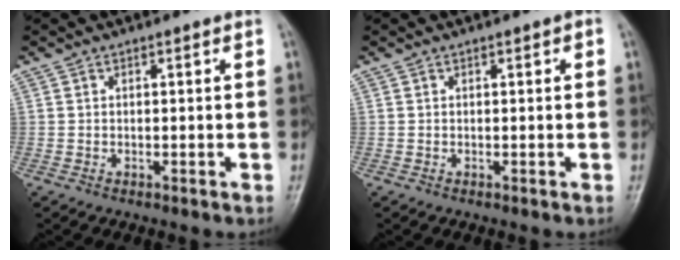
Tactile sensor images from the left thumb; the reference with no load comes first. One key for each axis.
{"total": 1.1, "fx": 0.2, "fy": 0.4, "fz": 1.1, "tx": -0.015, "ty": 0.002, "tz": 0.001}